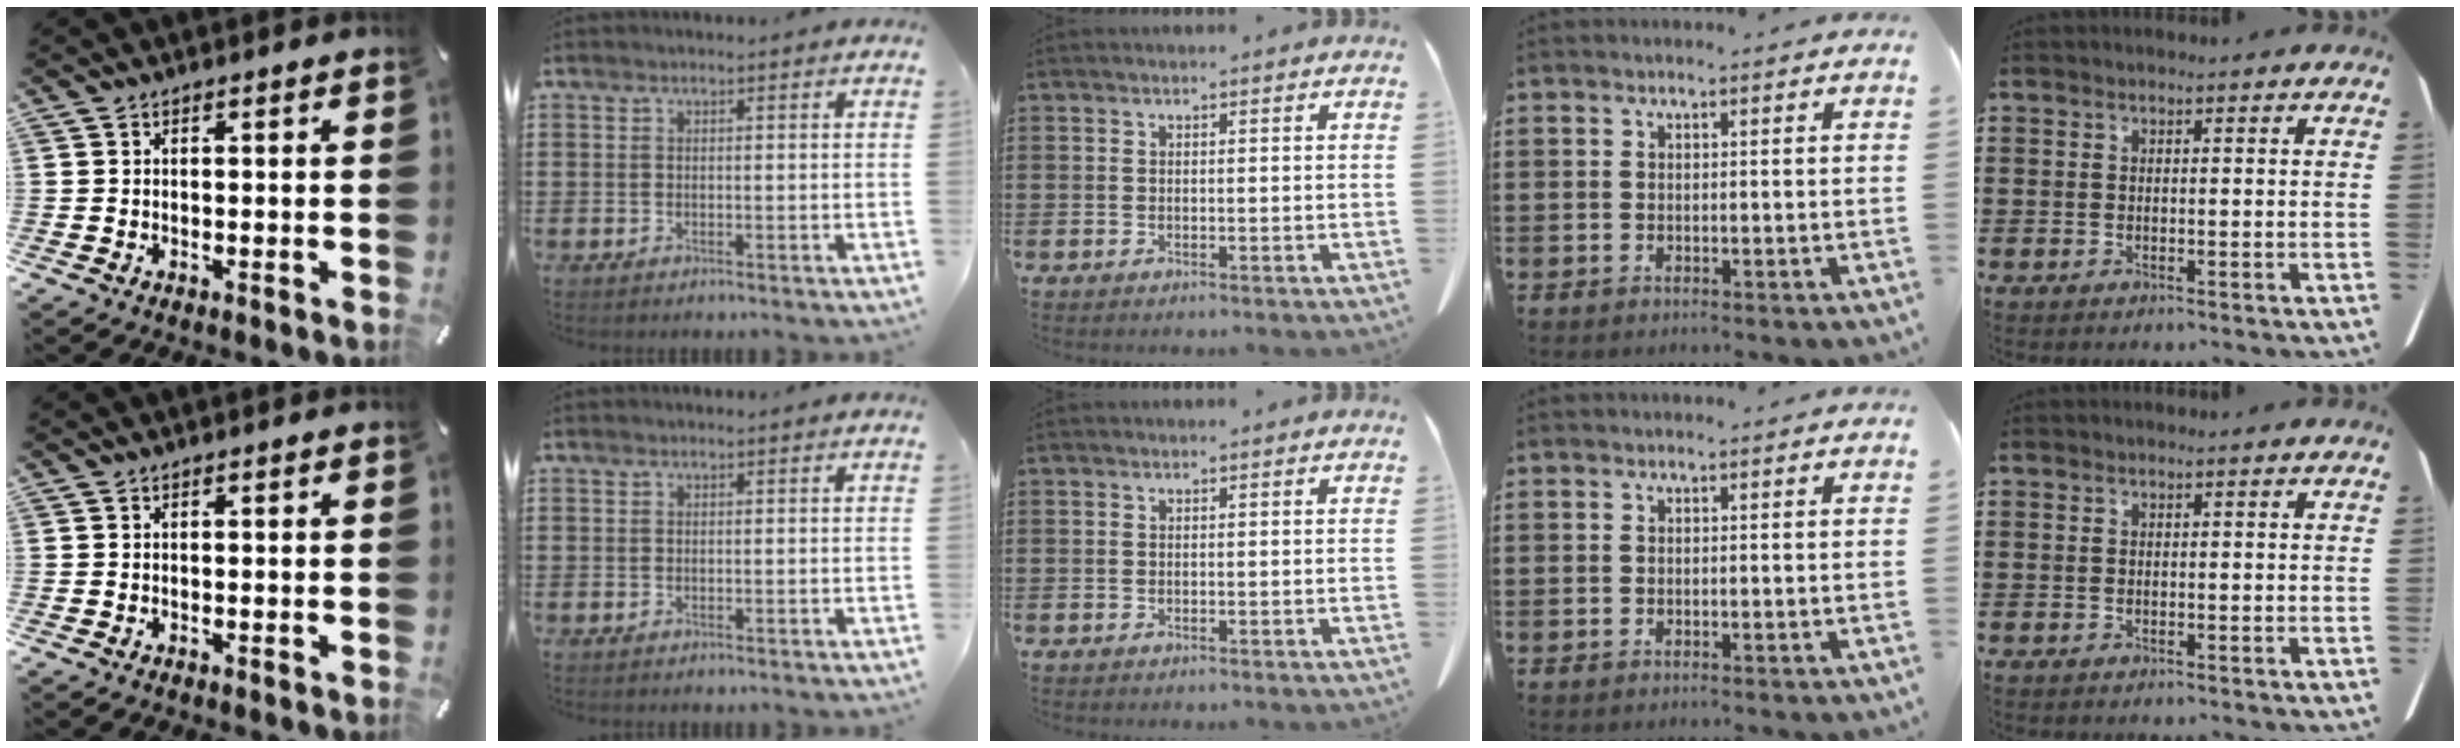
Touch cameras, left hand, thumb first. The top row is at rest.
{}